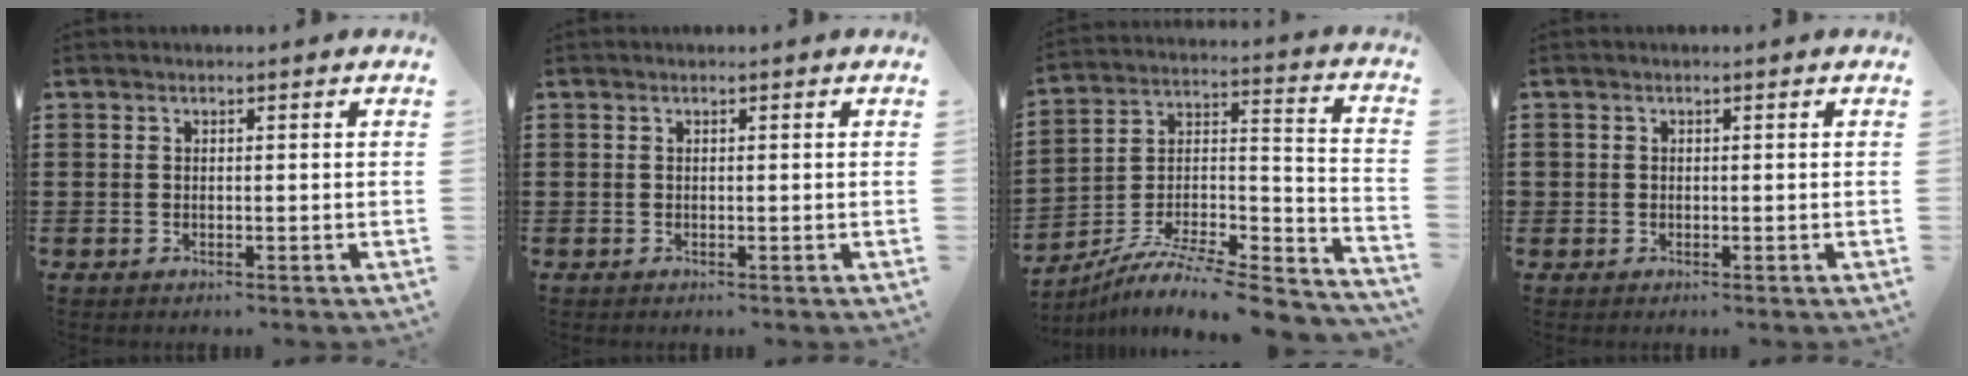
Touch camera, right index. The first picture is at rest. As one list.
[{"total": 0.0}, {"total": 8.4, "force": [-7.2, 1.6, 4.0], "torque": [-0.072, 0.003, -0.144]}, {"total": 0.7, "force": [0.0, 0.7, 0.1], "torque": [-0.003, 0.004, -0.002]}]